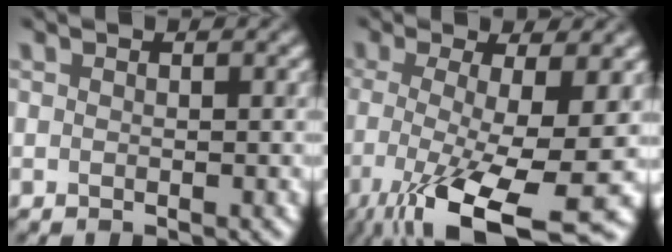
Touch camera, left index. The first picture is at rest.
{"total": 11.6, "force": [-4.4, 3.2, 10.3], "torque": [-0.178, -0.023, -0.070]}